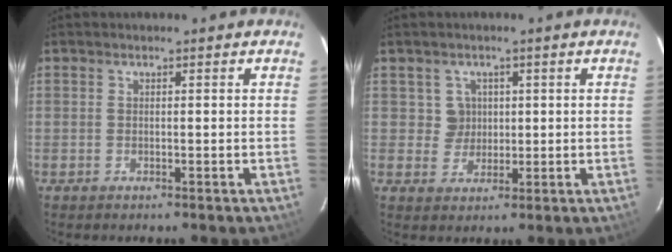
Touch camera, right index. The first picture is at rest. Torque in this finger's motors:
{"motor_torque": [0.14, 0.12, 0.07, 0.00]}